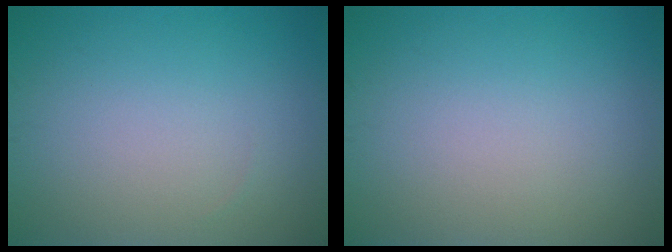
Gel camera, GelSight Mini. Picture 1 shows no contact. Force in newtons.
{"total": 0.0}